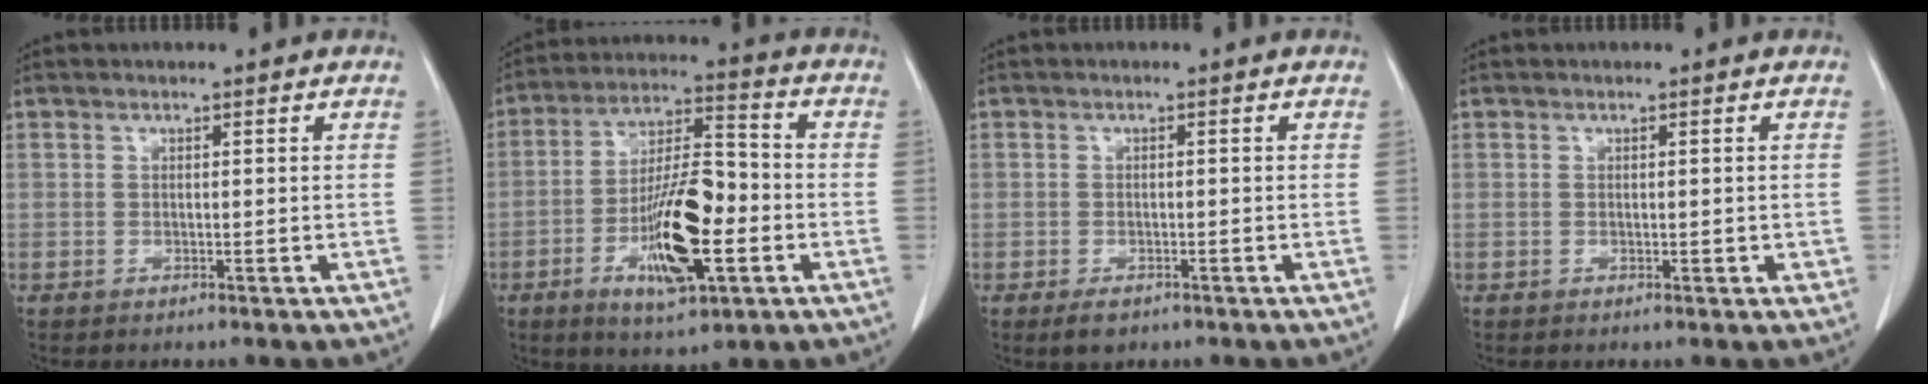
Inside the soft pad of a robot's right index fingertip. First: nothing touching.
{"total": 14.7, "force": [-4.5, 4.0, 13.5], "torque": [-0.246, 0.000, -0.074]}
{"total": 2.4, "force": [-1.4, 1.4, 1.2], "torque": [-0.021, -0.001, -0.016]}
{"total": 1.1, "force": [-0.2, 0.6, 0.9], "torque": [-0.014, -0.001, 0.000]}